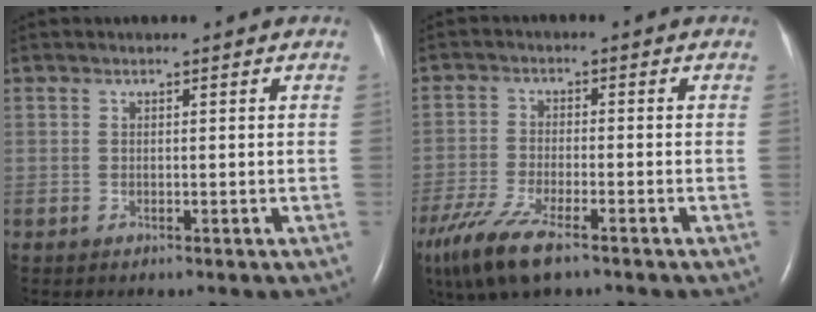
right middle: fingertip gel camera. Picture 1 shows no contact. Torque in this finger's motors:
{"motor_torque": [0.92, -0.90, 0.17, 0.14]}